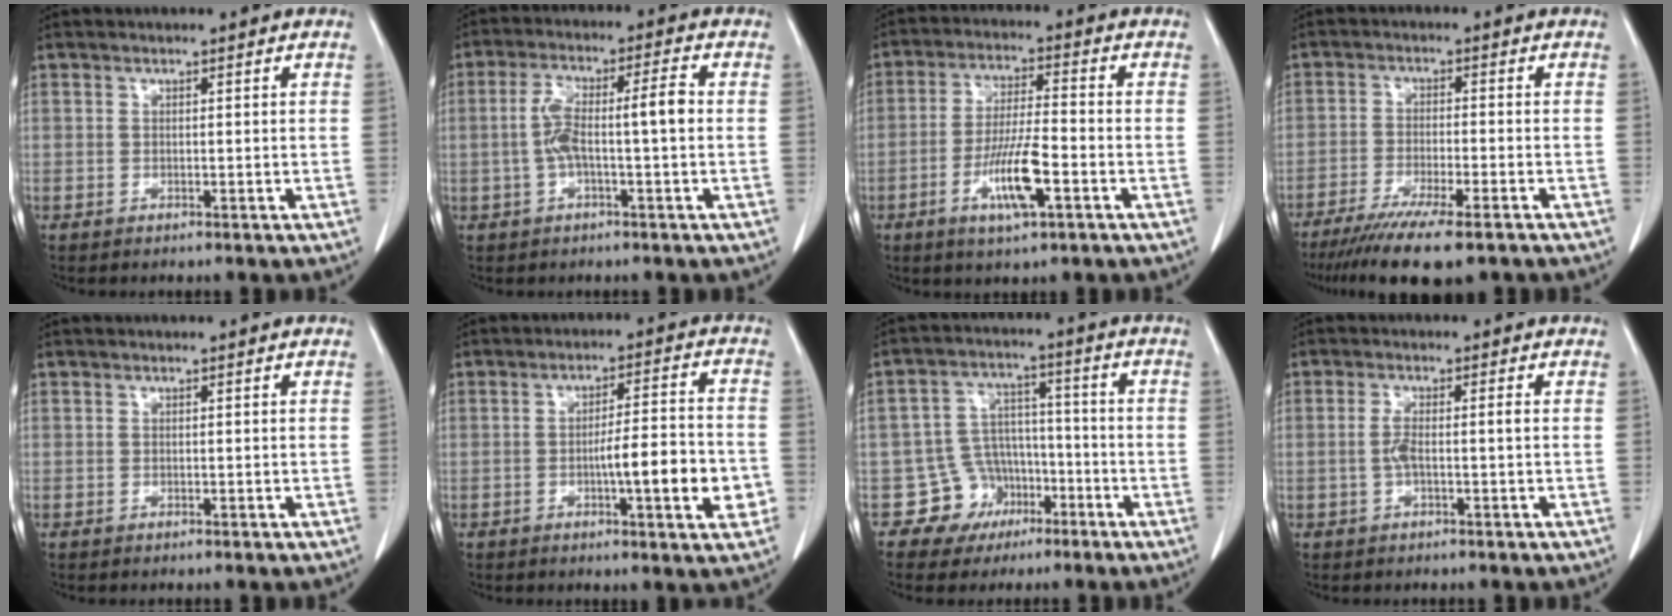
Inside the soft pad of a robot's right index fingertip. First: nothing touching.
{"total": 7.5, "force": [-0.6, 1.2, 7.4], "torque": [-0.147, 0.028, -0.010]}
{"total": 9.1, "force": [-3.6, 1.2, 8.3], "torque": [-0.160, -0.007, -0.065]}
{"total": 11.8, "force": [-8.8, 1.3, 7.7], "torque": [-0.122, -0.027, -0.137]}
{"total": 0.0}
{"total": 9.8, "force": [-2.6, 1.1, 9.4], "torque": [-0.135, 0.005, -0.038]}
{"total": 7.4, "force": [-3.7, 6.4, 0.3], "torque": [0.007, 0.024, -0.052]}
{"total": 2.9, "force": [-0.5, 0.3, 2.9], "torque": [-0.062, 0.003, -0.009]}